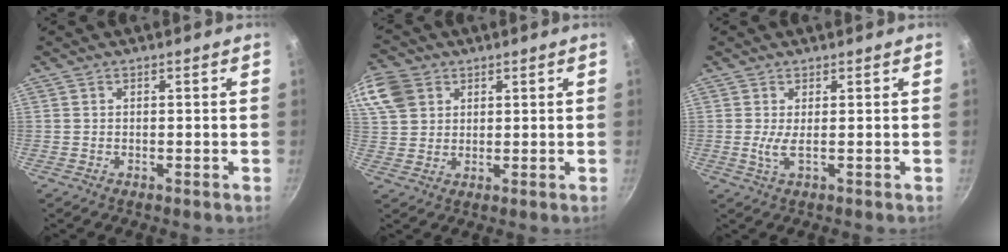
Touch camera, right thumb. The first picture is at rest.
{"total": 12.8, "force": [5.6, 10.0, 5.8], "torque": [-0.138, 0.016, 0.110]}
{"total": 2.3, "force": [0.2, 0.2, 2.3], "torque": [-0.054, -0.005, 0.007]}